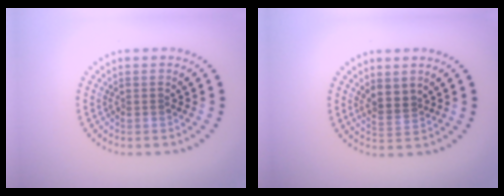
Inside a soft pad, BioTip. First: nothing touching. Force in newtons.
{"total": 1.6, "press": 1.2, "slide": 1.0}